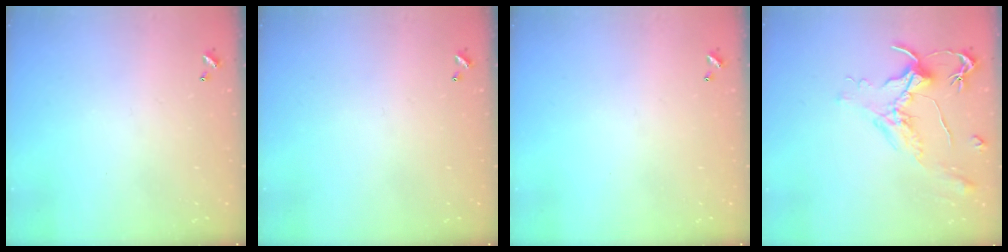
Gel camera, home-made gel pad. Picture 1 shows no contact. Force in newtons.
{"total": 0.0}
{"total": 0.0}
{"total": 1.6, "press": 1.5, "slide": 0.7}